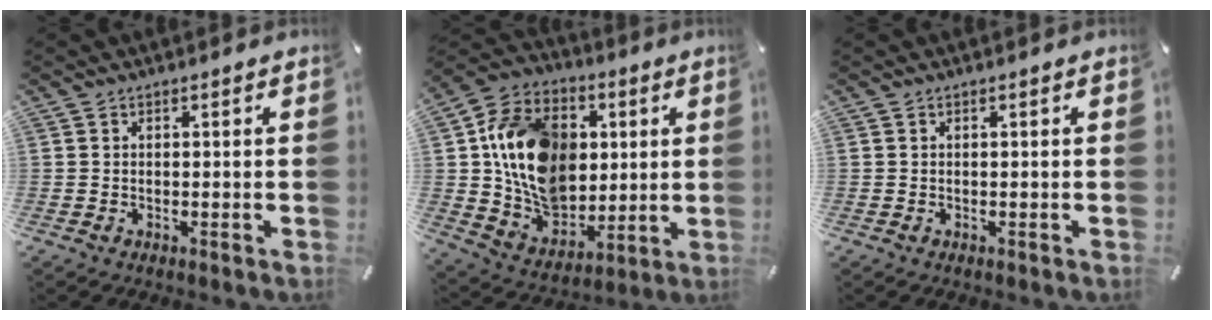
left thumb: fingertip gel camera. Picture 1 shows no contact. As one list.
[{"total": 17.8, "force": [1.8, 14.8, 9.7], "torque": [-0.202, -0.003, 0.044]}, {"total": 0.0}]